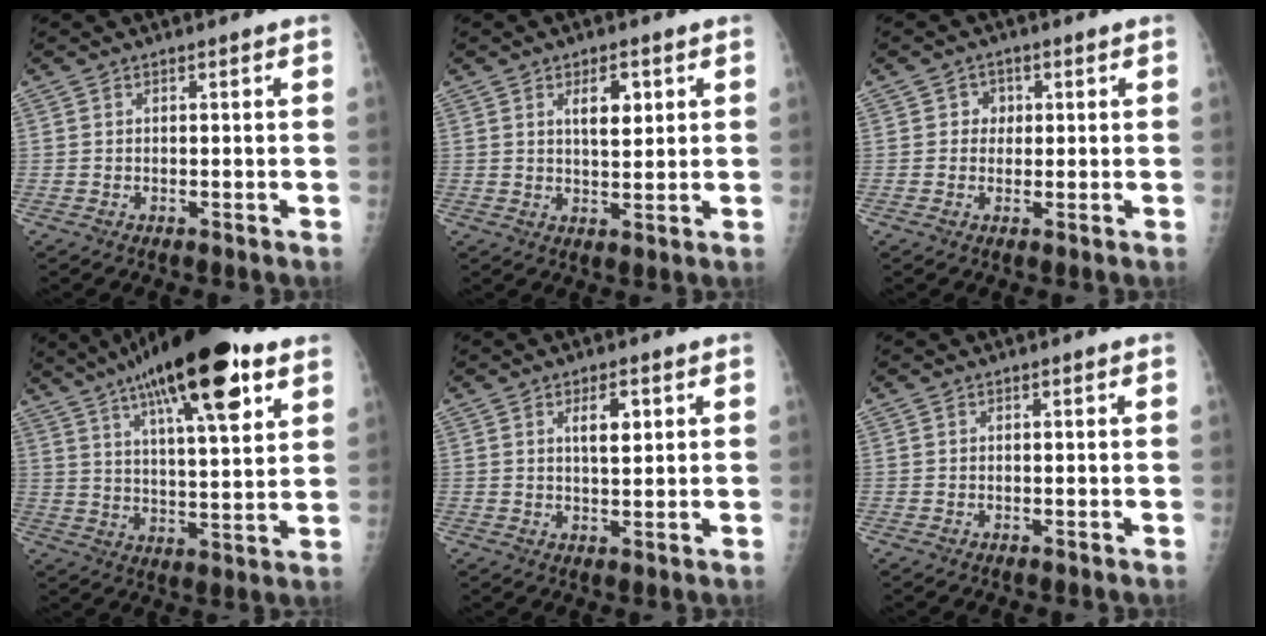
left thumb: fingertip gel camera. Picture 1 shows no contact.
{"total": 5.3, "force": [2.2, 2.5, 4.1], "torque": [-0.048, -0.011, 0.037]}
{"total": 2.6, "force": [0.6, 2.4, 0.7], "torque": [0.014, 0.005, 0.003]}
{"total": 22.6, "force": [12.5, 6.4, 17.6], "torque": [-0.273, -0.025, 0.198]}
{"total": 4.3, "force": [1.7, 1.8, 3.5], "torque": [-0.045, -0.008, 0.029]}
{"total": 0.0}